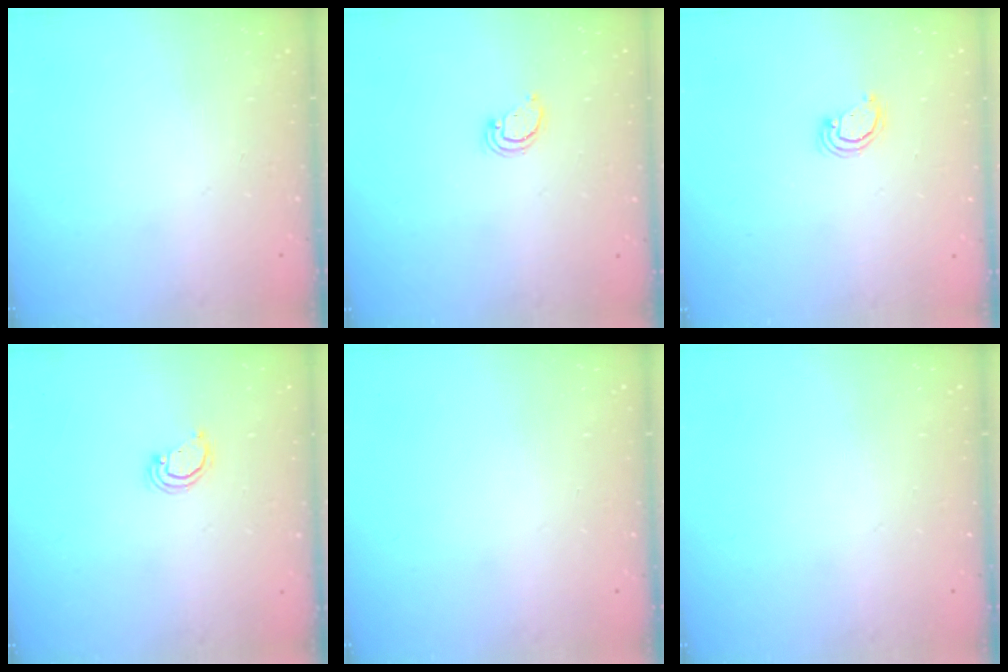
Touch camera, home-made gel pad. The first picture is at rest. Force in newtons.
{"total": 2.6, "press": 2.6, "slide": 0.2}
{"total": 2.3, "press": 2.3, "slide": 0.3}
{"total": 2.1, "press": 2.1, "slide": 0.1}
{"total": 0.0}
{"total": 0.0}